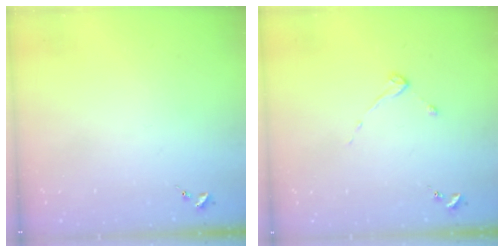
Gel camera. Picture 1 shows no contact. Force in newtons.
{"total": 2.7, "press": 2.7, "slide": 0.3}